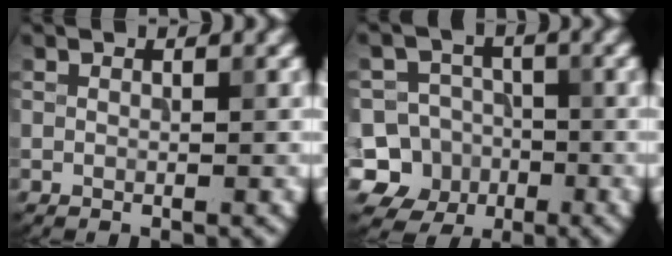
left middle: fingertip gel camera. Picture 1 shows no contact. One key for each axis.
{"total": 10.6, "fx": -4.3, "fy": 9.5, "fz": 1.8, "tx": -0.030, "ty": -0.008, "tz": -0.091}